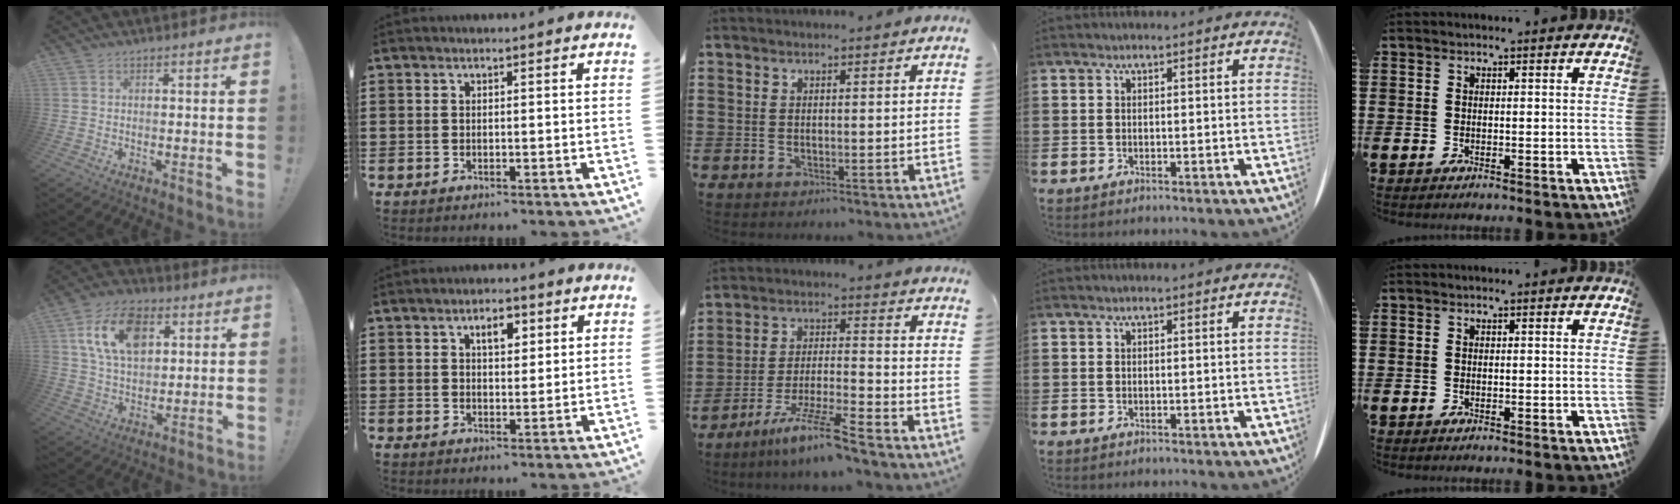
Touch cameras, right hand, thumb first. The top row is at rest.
{"thumb": {"total": 15.9, "force": [6.2, 10.9, 9.9], "torque": [-0.158, -0.008, 0.119]}, "index": {"total": 3.4, "force": [1.6, 1.7, 2.5], "torque": [-0.040, 0.002, 0.024]}, "middle": {"total": 8.6, "force": [-6.7, -0.1, 5.4], "torque": [-0.111, -0.012, -0.130]}}